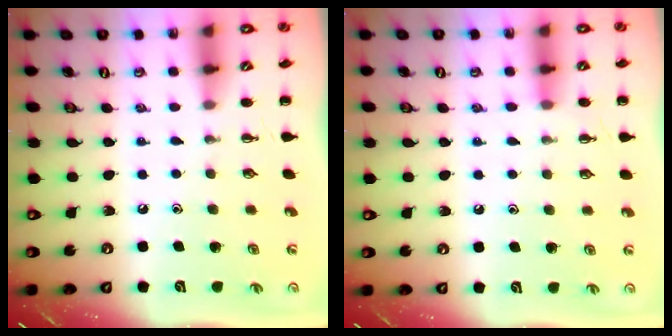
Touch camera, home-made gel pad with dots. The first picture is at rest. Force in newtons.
{"total": 7.8, "press": 7.5, "slide": 2.2}